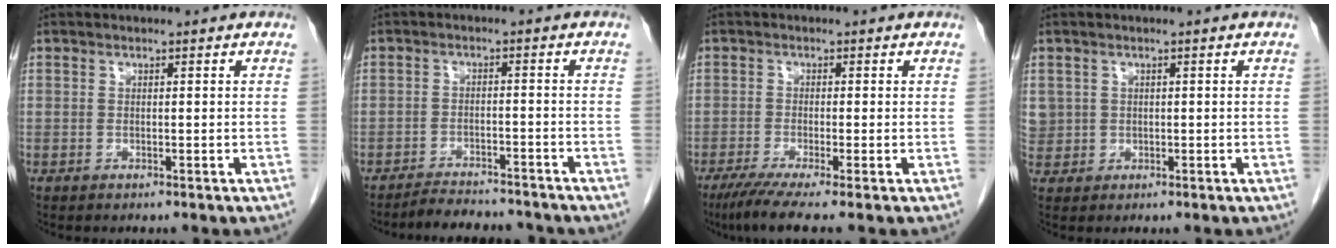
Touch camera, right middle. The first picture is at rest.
{"total": 7.3, "force": [-7.0, 1.1, 1.8], "torque": [-0.020, -0.002, -0.104]}
{"total": 5.7, "force": [-4.0, -0.4, 4.0], "torque": [-0.067, -0.017, -0.072]}
{"total": 3.1, "force": [0.7, 3.0, 0.5], "torque": [-0.008, 0.009, 0.021]}